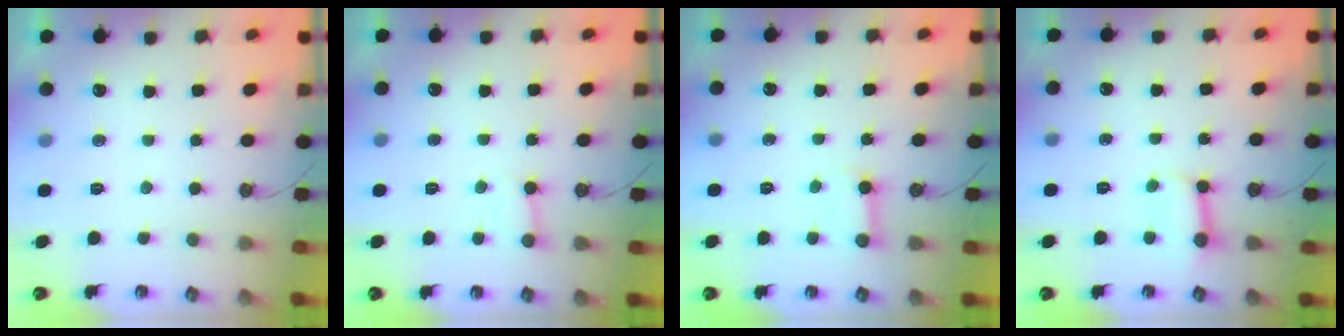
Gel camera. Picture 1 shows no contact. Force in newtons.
{"total": 5.3, "press": 5.3, "slide": 0.3}
{"total": 3.8, "press": 3.8, "slide": 0.4}
{"total": 5.6, "press": 5.6, "slide": 0.7}